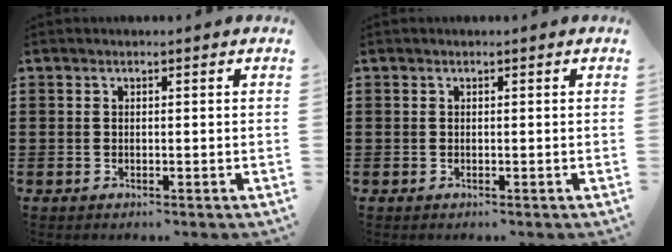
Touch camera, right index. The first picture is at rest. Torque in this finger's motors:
{"motor_torque": [0.00, 0.00, 0.00, 0.00]}